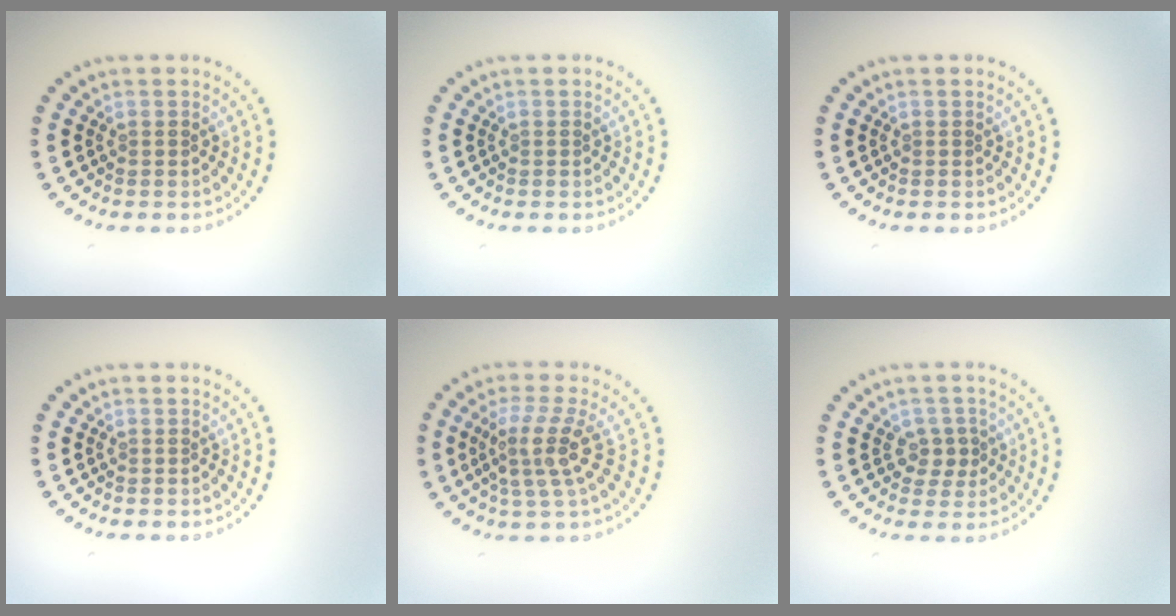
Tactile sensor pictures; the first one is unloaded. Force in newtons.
{"total": 0.0}
{"total": 0.0}
{"total": 0.0}
{"total": 3.7, "press": 2.8, "slide": 2.5}
{"total": 2.0, "press": 1.8, "slide": 0.9}